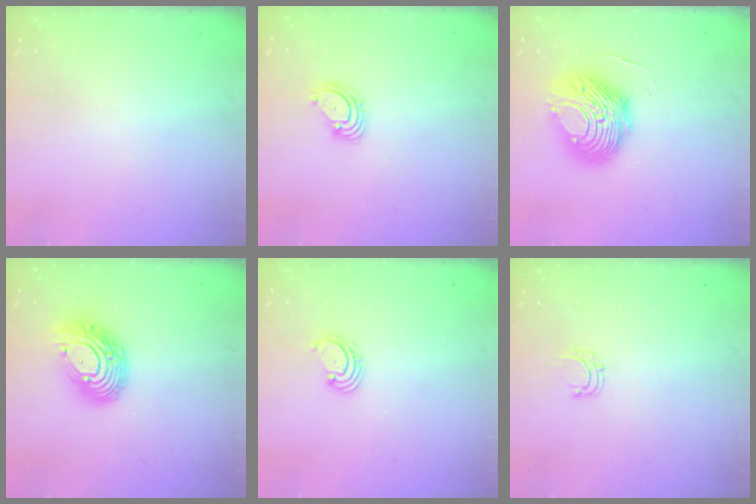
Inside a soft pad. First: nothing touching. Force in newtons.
{"total": 3.2, "press": 3.2, "slide": 0.1}
{"total": 11.1, "press": 11.1, "slide": 0.7}
{"total": 13.7, "press": 13.7, "slide": 0.9}
{"total": 1.6, "press": 1.6, "slide": 0.2}
{"total": 4.2, "press": 4.2, "slide": 0.3}